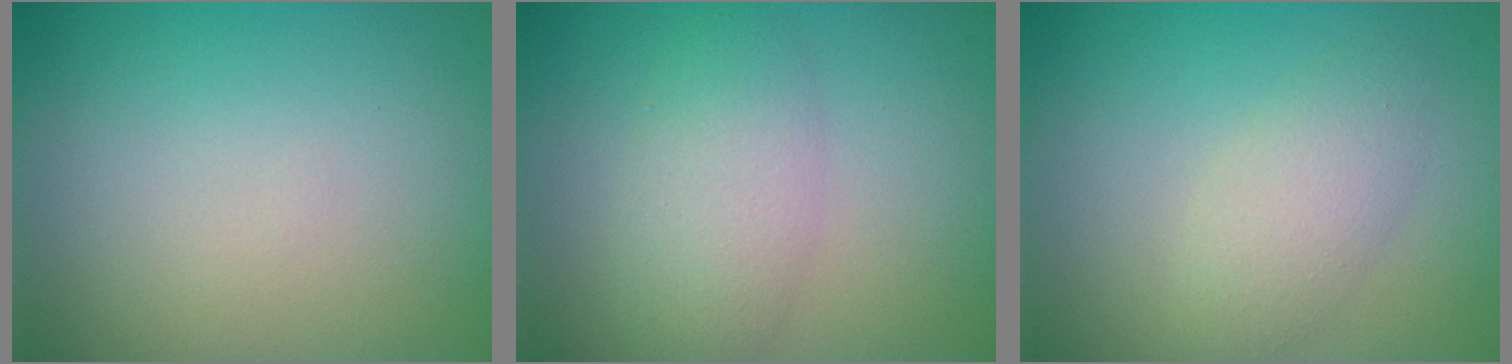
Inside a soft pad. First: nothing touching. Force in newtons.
{"total": 3.5, "press": 3.5, "slide": 0.2}
{"total": 2.7, "press": 2.6, "slide": 0.1}